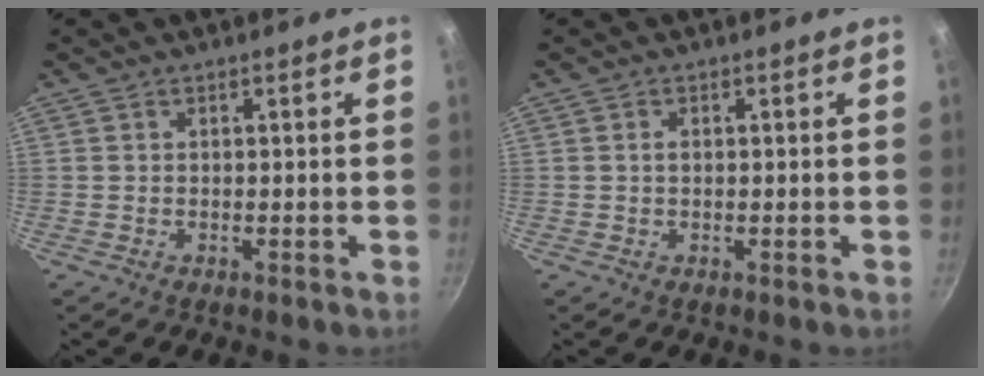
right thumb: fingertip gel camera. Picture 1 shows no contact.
{"total": 1.0, "force": [0.2, 0.5, 0.8], "torque": [-0.016, 0.000, 0.004]}